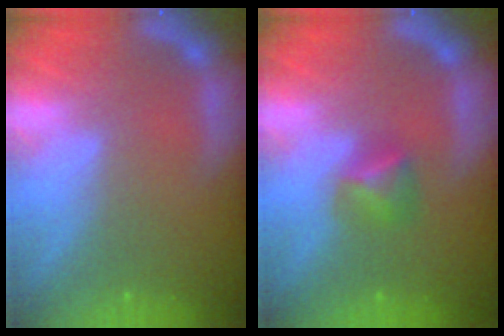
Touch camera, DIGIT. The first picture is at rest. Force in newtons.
{"total": 2.4}